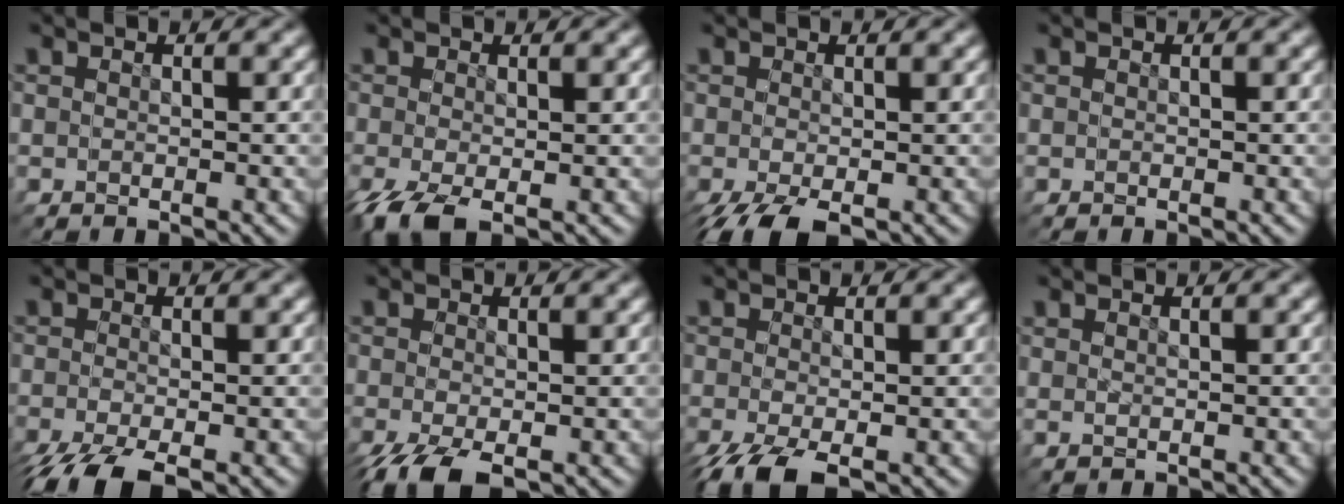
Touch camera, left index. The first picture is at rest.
{"total": 0.7, "force": [-0.6, -0.1, 0.2], "torque": [0.014, 0.001, -0.008]}
{"total": 1.0, "force": [-0.5, 0.2, 0.8], "torque": [0.003, -0.004, -0.003]}
{"total": 0.0}
{"total": 2.1, "force": [-1.5, -1.5, 0.1], "torque": [0.021, 0.003, -0.023]}
{"total": 0.9, "force": [-0.7, -0.1, 0.5], "torque": [0.008, -0.003, -0.008]}
{"total": 0.9, "force": [-0.7, -0.3, 0.3], "torque": [0.015, 0.000, -0.009]}
{"total": 1.9, "force": [1.1, 0.5, 1.5], "torque": [-0.018, 0.010, 0.017]}